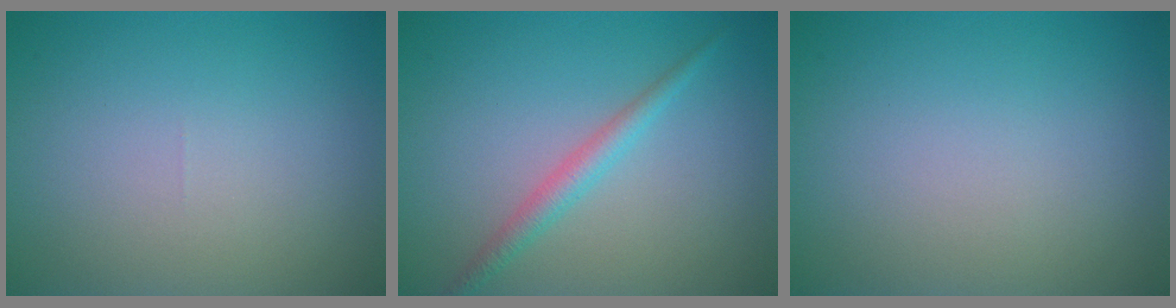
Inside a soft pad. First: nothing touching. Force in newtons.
{"total": 2.0, "press": 2.0, "slide": 0.1}
{"total": 0.0}